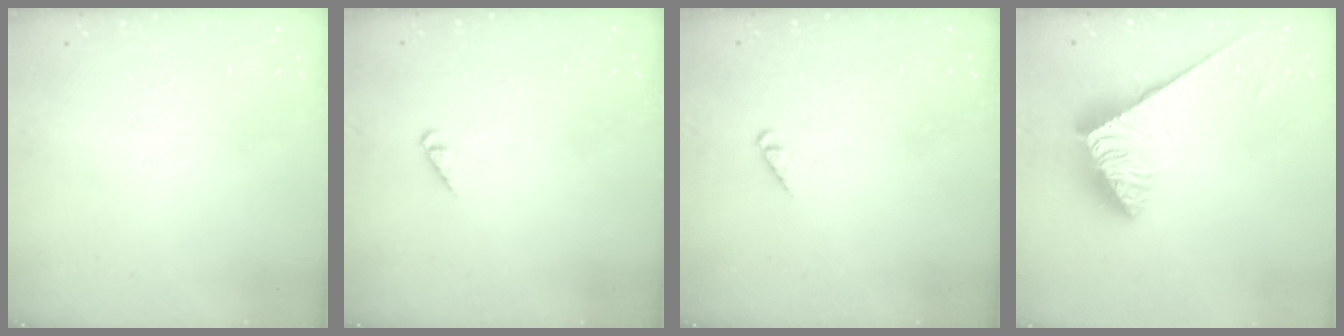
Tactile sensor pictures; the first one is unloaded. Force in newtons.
{"total": 1.4, "press": 1.4, "slide": 0.3}
{"total": 1.4, "press": 1.4, "slide": 0.3}
{"total": 4.2, "press": 4.2, "slide": 0.7}